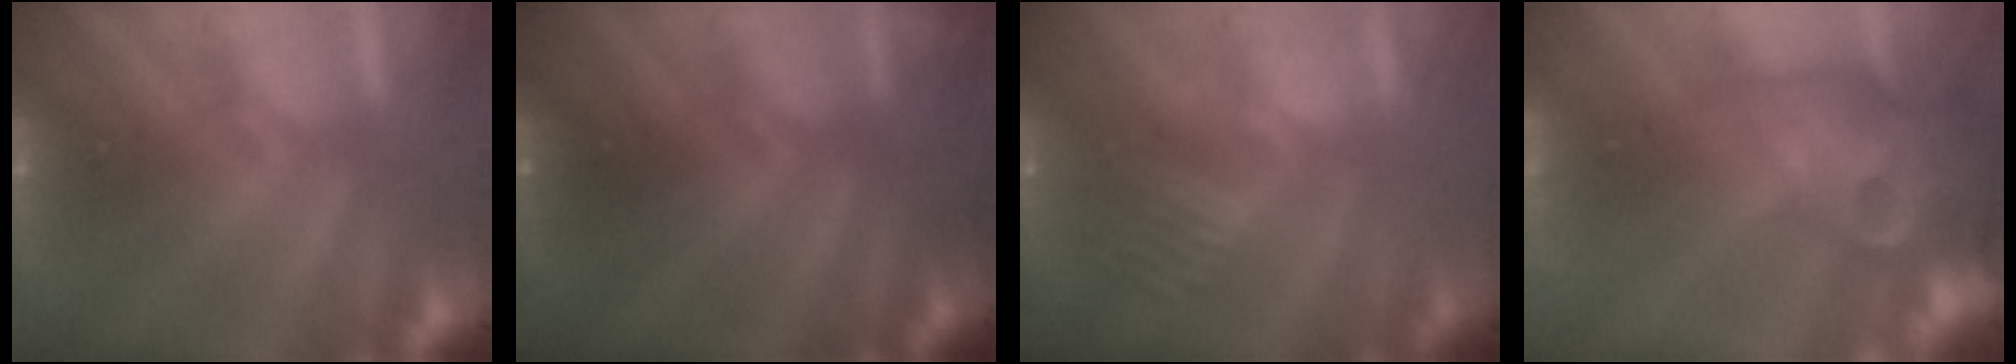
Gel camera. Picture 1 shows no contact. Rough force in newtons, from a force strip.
{"total": 2.5}
{"total": 8.7}
{"total": 8.6}